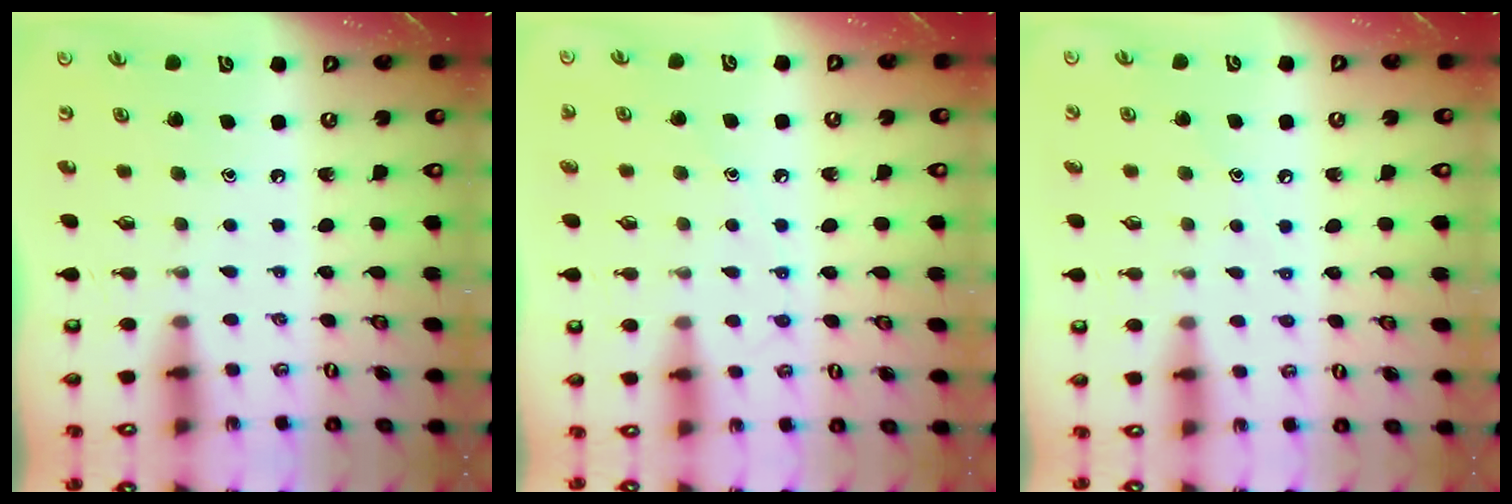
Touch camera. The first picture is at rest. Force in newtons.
{"total": 6.7, "press": 6.7, "slide": 0.6}
{"total": 4.6, "press": 4.5, "slide": 0.5}